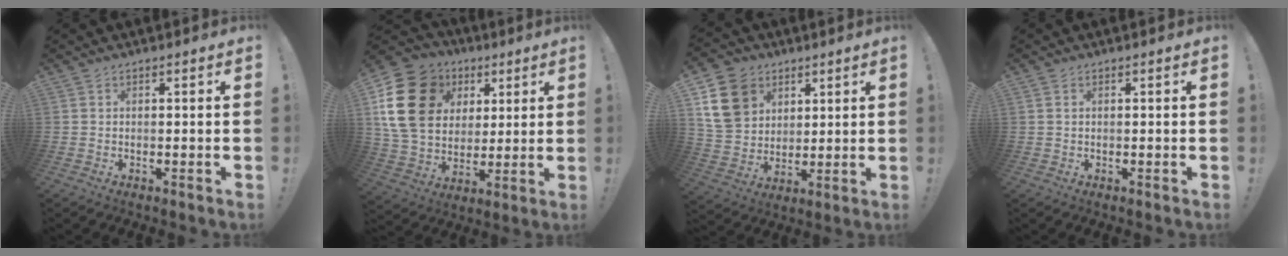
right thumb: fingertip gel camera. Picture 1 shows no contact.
{"total": 21.3, "force": [6.2, 16.2, 12.3], "torque": [-0.215, -0.017, 0.132]}
{"total": 14.8, "force": [6.2, 11.9, 6.4], "torque": [-0.095, -0.018, 0.130]}
{"total": 0.7, "force": [0.4, 0.4, 0.5], "torque": [-0.018, 0.005, 0.009]}